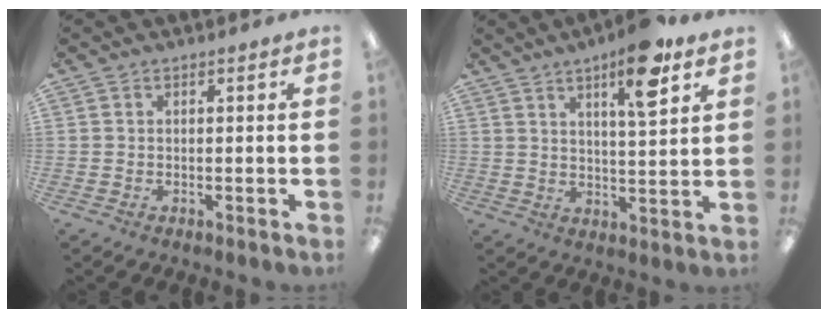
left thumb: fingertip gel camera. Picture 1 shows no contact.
{"total": 12.1, "force": [7.3, 3.1, 9.1], "torque": [-0.126, -0.035, 0.113]}